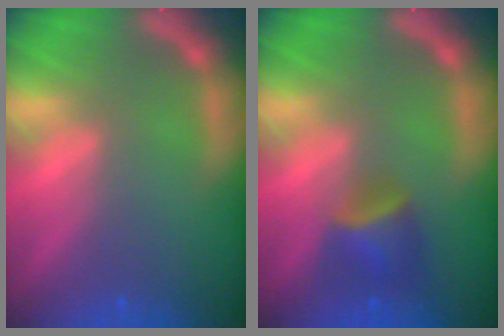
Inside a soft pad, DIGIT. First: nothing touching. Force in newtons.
{"total": 3.4}